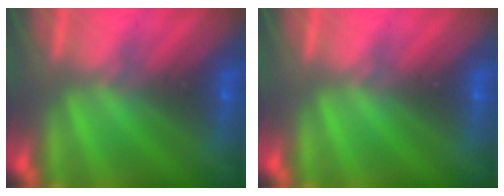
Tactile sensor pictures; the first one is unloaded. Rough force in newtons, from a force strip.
{"total": 0.0}